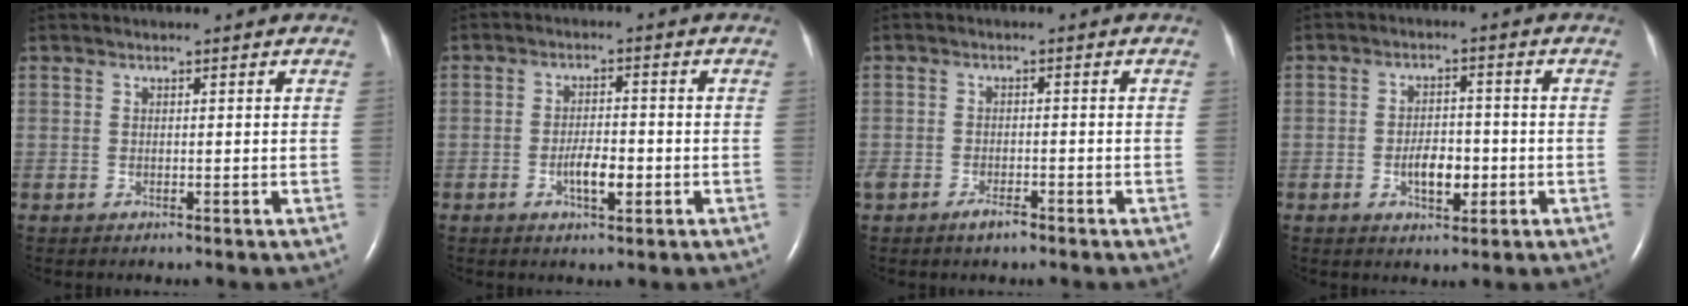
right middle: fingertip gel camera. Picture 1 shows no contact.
{"total": 4.1, "force": [-1.4, 1.2, 3.7], "torque": [-0.069, 0.002, -0.022]}
{"total": 2.3, "force": [-1.7, 0.7, 1.4], "torque": [-0.031, -0.001, -0.028]}
{"total": 5.0, "force": [-1.5, 2.3, 4.2], "torque": [-0.076, 0.002, -0.020]}